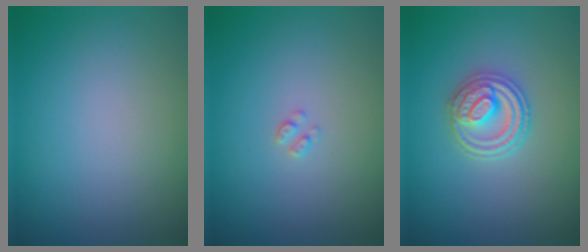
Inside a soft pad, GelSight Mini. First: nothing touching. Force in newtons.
{"total": 0.7, "press": 0.6, "slide": 0.1}
{"total": 3.6, "press": 3.3, "slide": 1.5}